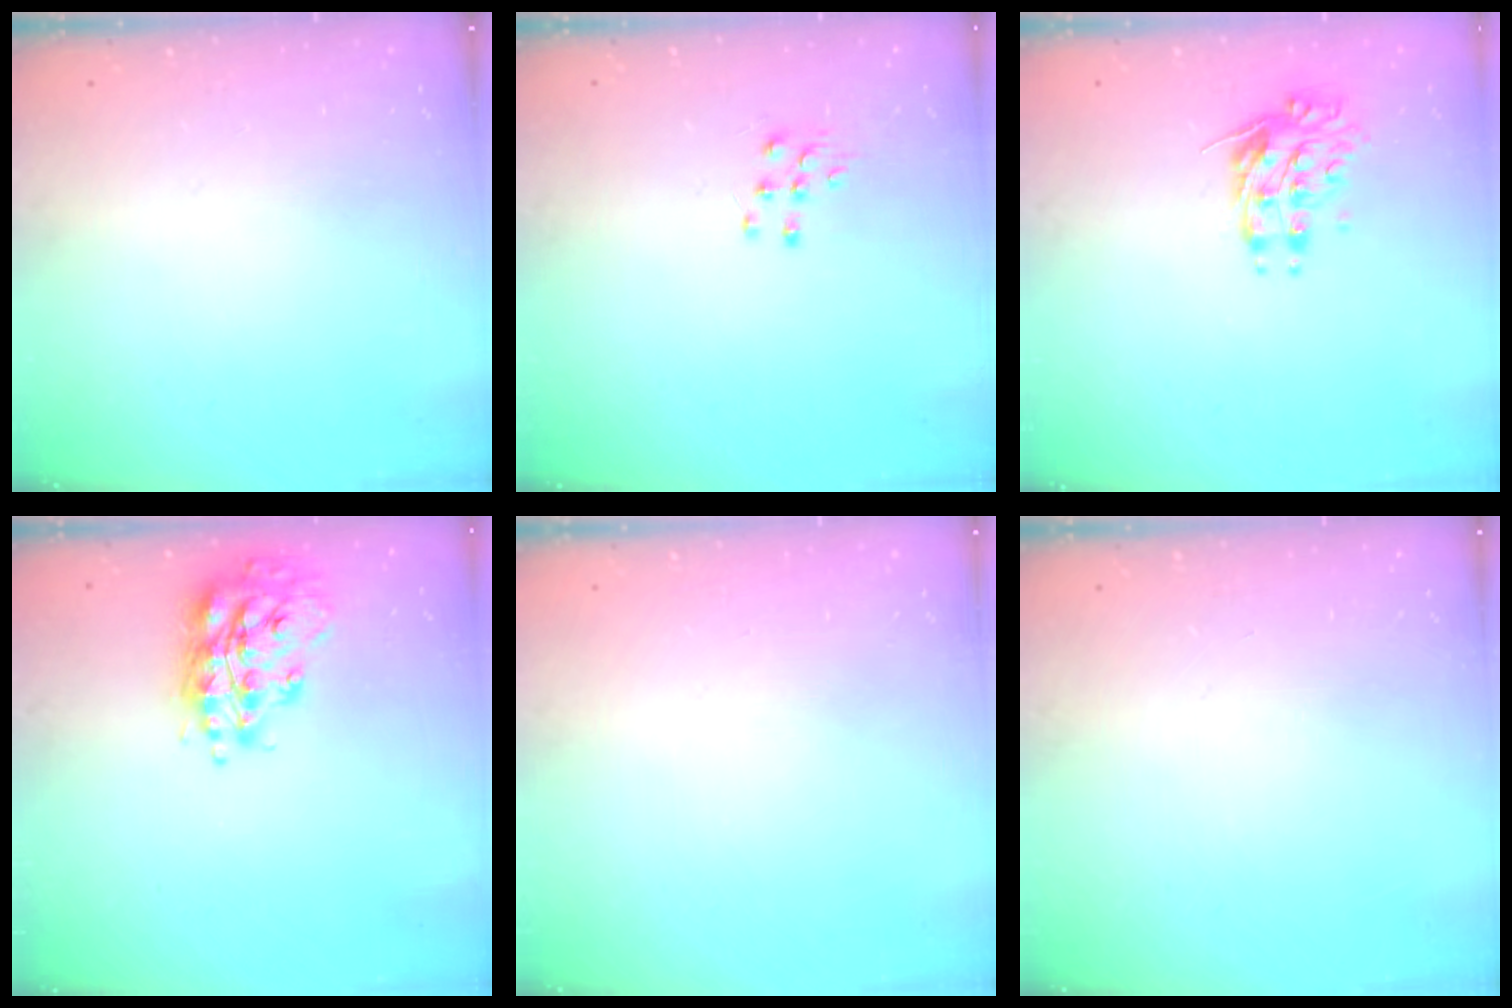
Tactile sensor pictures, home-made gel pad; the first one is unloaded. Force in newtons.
{"total": 6.3, "press": 6.3, "slide": 0.5}
{"total": 10.4, "press": 10.4, "slide": 0.5}
{"total": 17.4, "press": 17.4, "slide": 1.1}
{"total": 0.0}
{"total": 0.0}